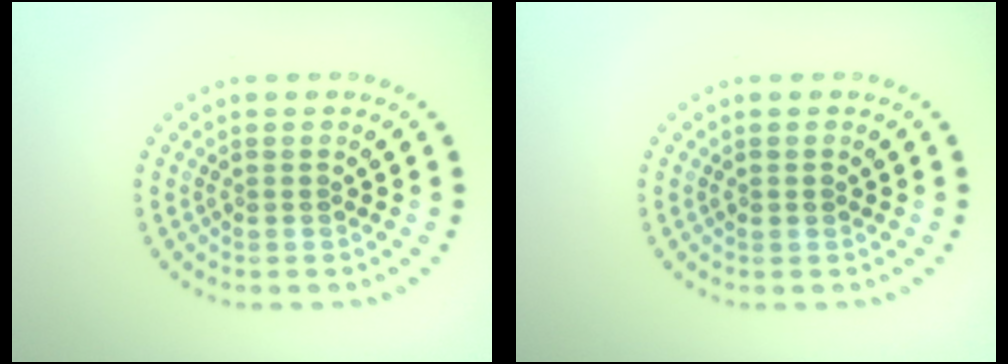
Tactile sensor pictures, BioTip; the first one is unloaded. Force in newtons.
{"total": 0.8, "press": 0.8, "slide": 0.1}